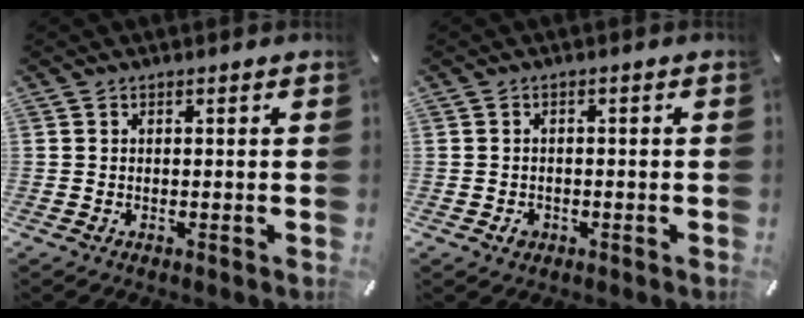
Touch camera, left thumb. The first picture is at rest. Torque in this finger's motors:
{"motor_torque": [0.08, 0.25, -0.02, 0.00, 0.00]}